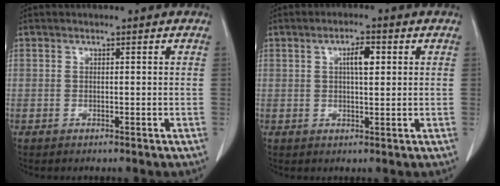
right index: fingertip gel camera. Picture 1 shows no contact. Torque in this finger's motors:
{"motor_torque": [0.42, 0.02, 0.13, 0.06]}